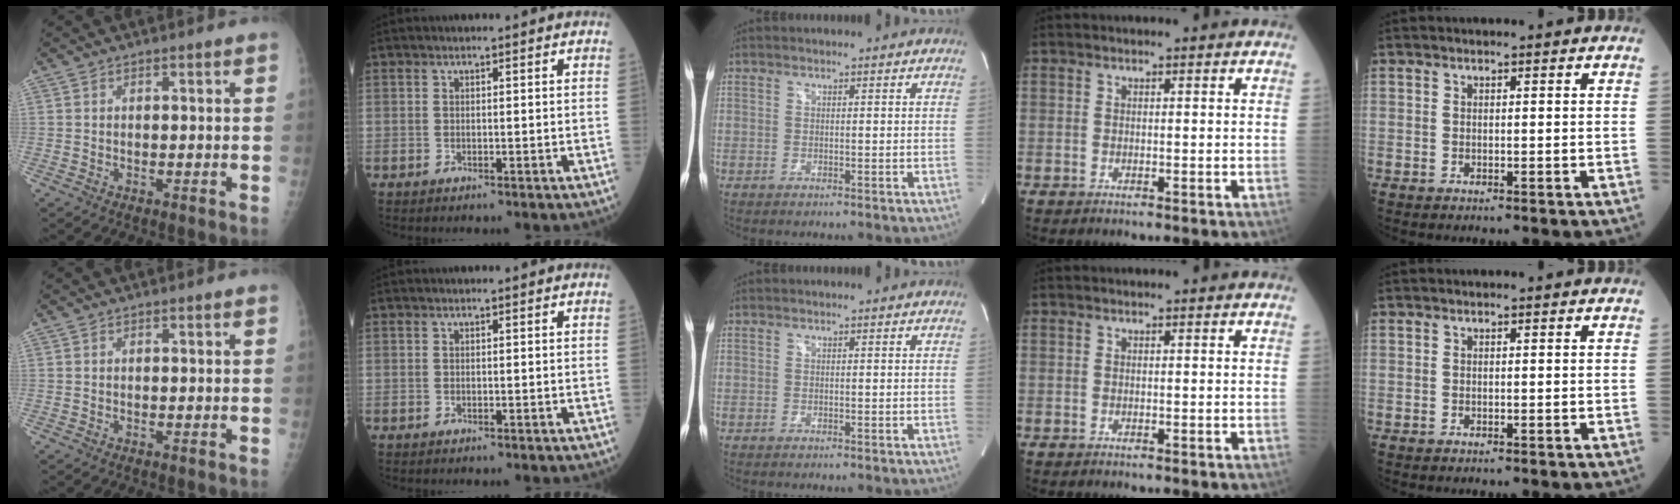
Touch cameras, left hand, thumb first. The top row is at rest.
{}